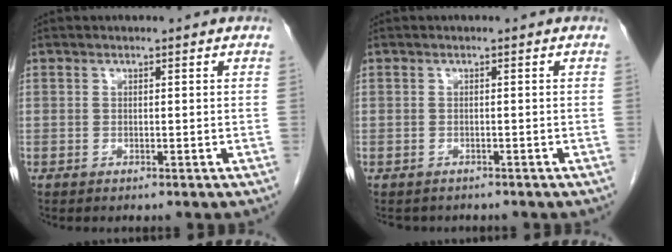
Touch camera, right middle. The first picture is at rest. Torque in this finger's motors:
{"motor_torque": [0.07, -0.07, 0.03, 0.06]}